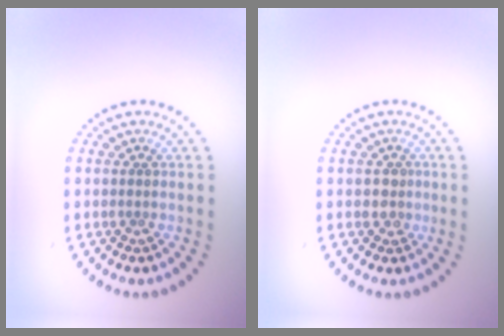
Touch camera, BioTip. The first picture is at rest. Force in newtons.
{"total": 1.7, "press": 1.3, "slide": 1.1}